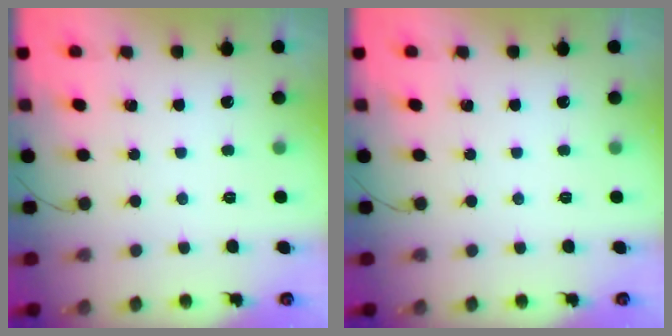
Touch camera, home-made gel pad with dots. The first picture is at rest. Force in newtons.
{"total": 0.0}